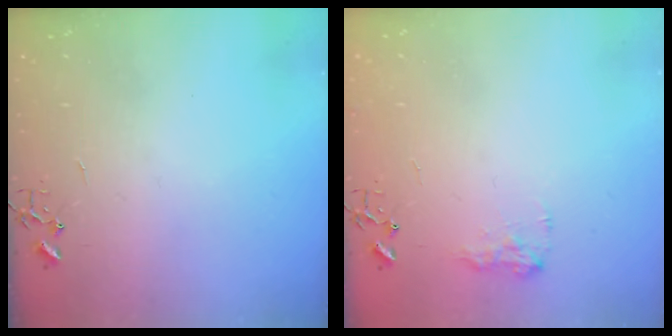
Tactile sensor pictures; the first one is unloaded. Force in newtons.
{"total": 7.9, "press": 7.9, "slide": 0.4}